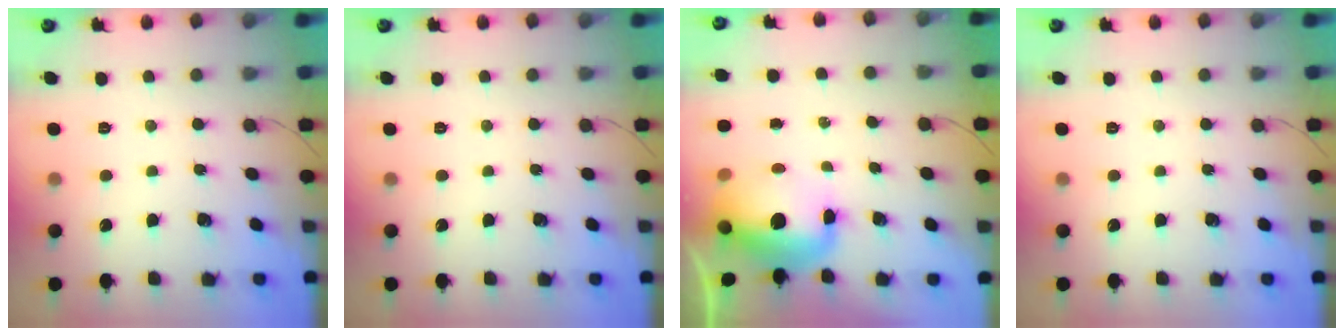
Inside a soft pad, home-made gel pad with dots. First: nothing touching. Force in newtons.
{"total": 0.0}
{"total": 13.9, "press": 13.7, "slide": 2.7}
{"total": 0.0}